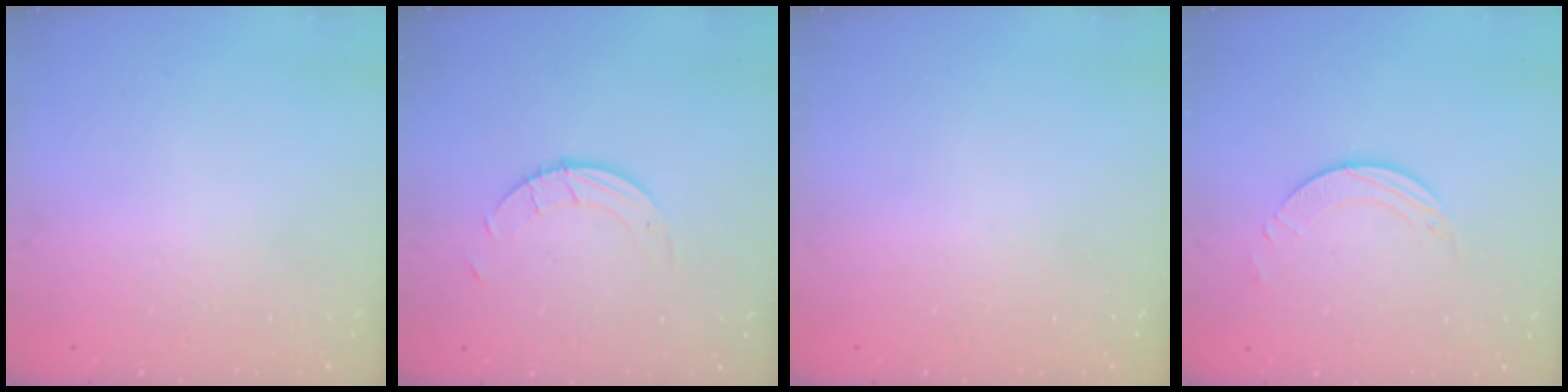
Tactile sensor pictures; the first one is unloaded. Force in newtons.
{"total": 2.7, "press": 2.7, "slide": 0.3}
{"total": 0.0}
{"total": 2.5, "press": 2.5, "slide": 0.2}